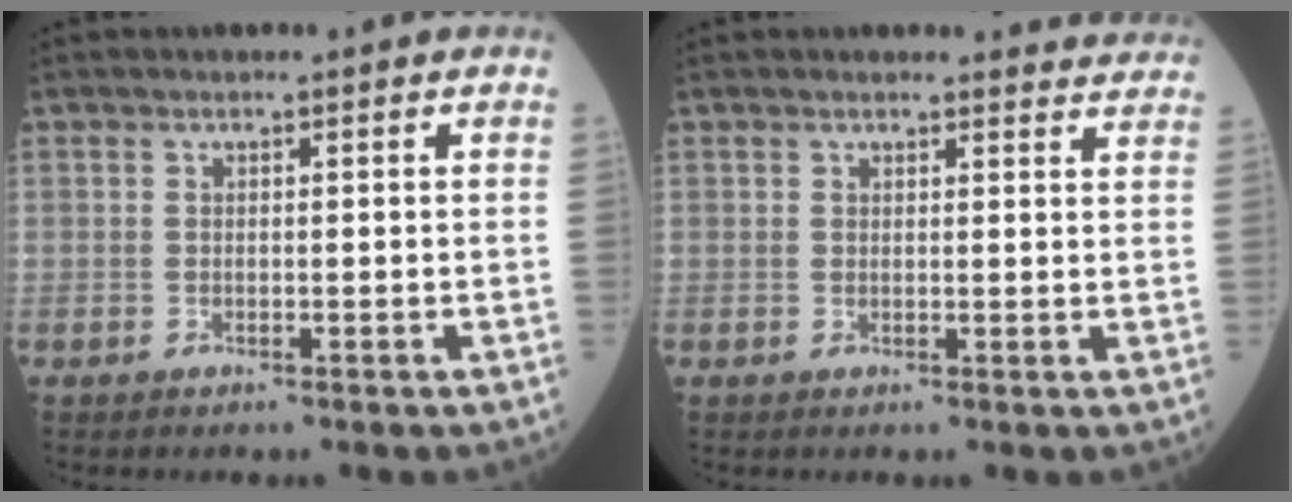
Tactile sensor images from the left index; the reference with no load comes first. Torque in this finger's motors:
{"motor_torque": [1.06, -1.08, 0.36, 0.04]}